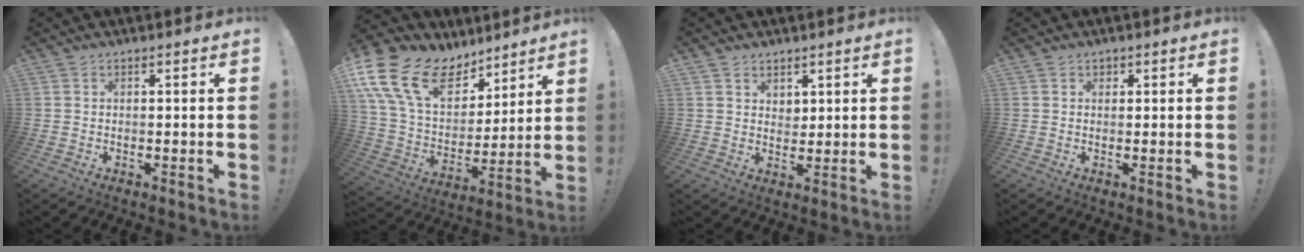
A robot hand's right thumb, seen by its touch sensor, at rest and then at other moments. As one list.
[{"total": 21.3, "force": [11.9, 13.1, 11.9], "torque": [-0.230, -0.060, 0.232]}, {"total": 4.3, "force": [2.7, 3.2, 0.7], "torque": [0.001, -0.021, 0.047]}, {"total": 1.1, "force": [0.5, 0.9, 0.3], "torque": [-0.001, 0.000, 0.008]}]